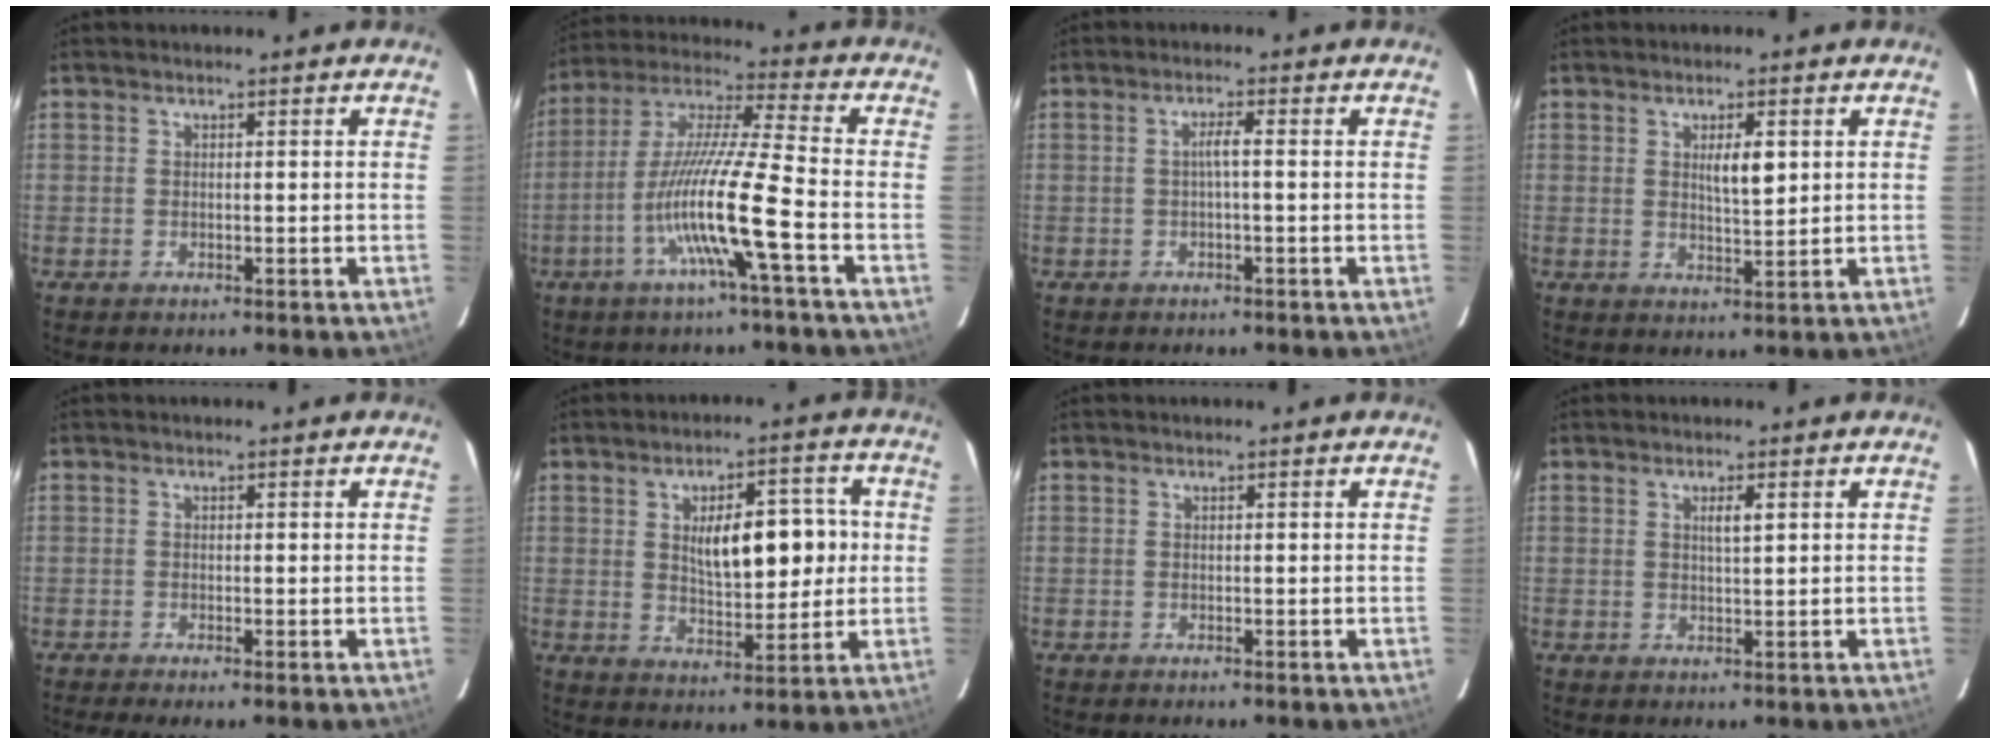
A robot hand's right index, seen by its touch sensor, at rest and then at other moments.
{"total": 13.8, "force": [-4.8, -1.0, 12.9], "torque": [-0.255, -0.002, -0.098]}
{"total": 2.0, "force": [-0.1, 0.0, 1.9], "torque": [-0.035, 0.004, -0.002]}
{"total": 4.0, "force": [1.3, 0.9, 3.7], "torque": [-0.061, -0.003, 0.022]}
{"total": 2.0, "force": [-1.2, 0.3, 1.5], "torque": [-0.031, -0.006, -0.024]}
{"total": 10.9, "force": [1.6, 4.3, 9.8], "torque": [-0.145, 0.016, 0.033]}
{"total": 0.0}
{"total": 2.0, "force": [0.8, 0.2, 1.8], "torque": [-0.034, 0.000, 0.013]}